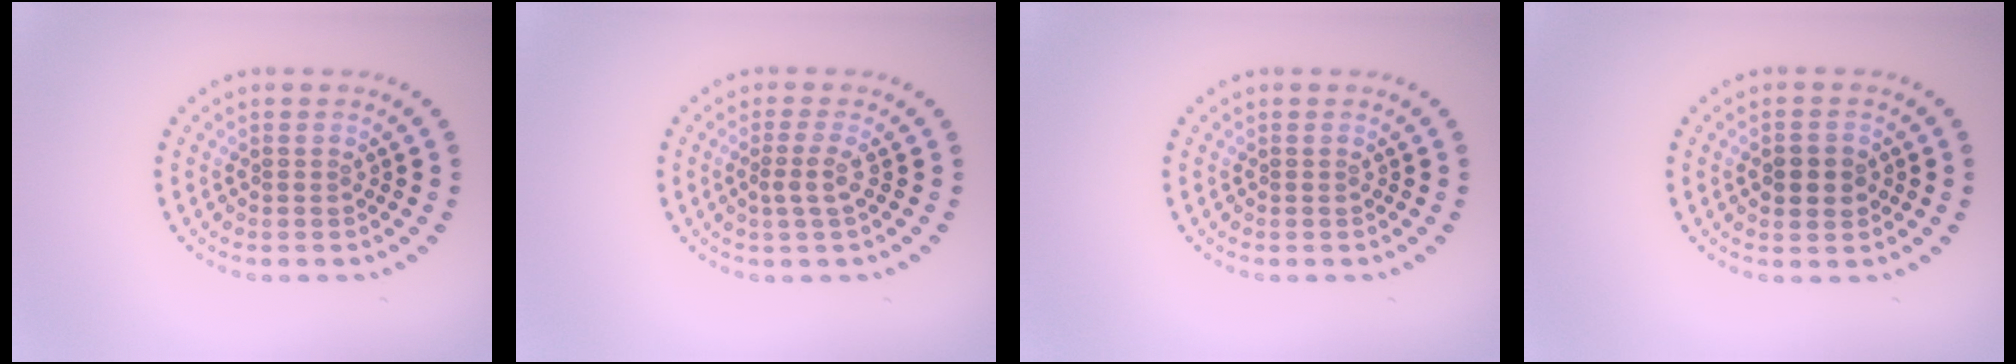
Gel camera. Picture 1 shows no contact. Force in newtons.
{"total": 1.7, "press": 1.1, "slide": 1.3}
{"total": 0.0}
{"total": 2.3, "press": 2.3, "slide": 0.2}